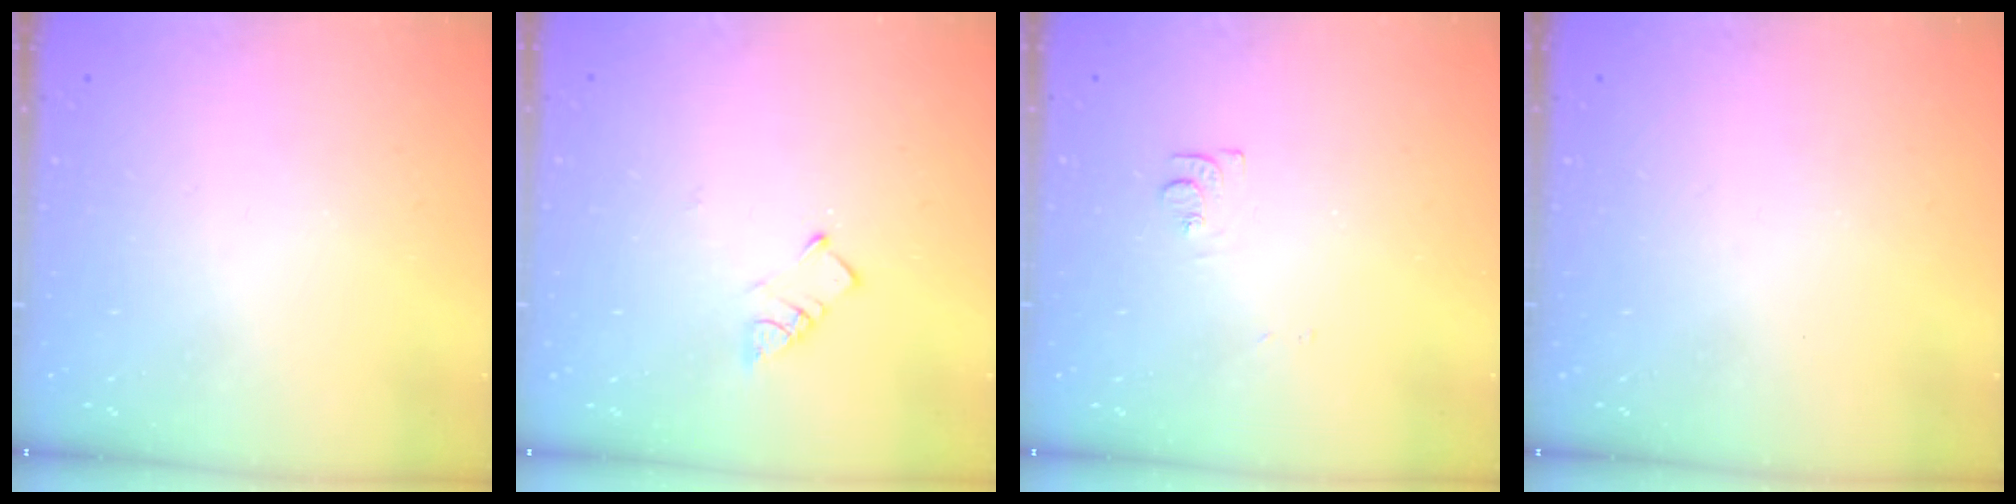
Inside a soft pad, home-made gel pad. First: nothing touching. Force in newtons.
{"total": 2.9, "press": 2.9, "slide": 0.2}
{"total": 7.1, "press": 7.1, "slide": 0.7}
{"total": 0.0}